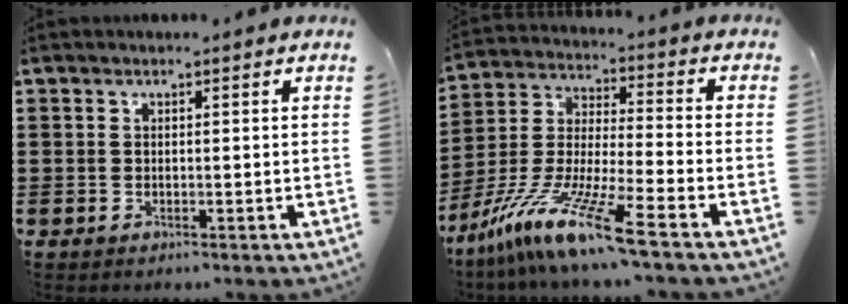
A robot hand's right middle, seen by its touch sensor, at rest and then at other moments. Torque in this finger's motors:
{"motor_torque": [2.14, 0.00, 1.05, 0.21]}